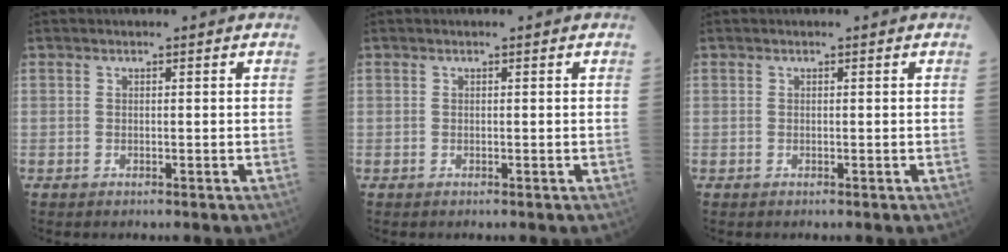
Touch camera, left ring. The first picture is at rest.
{"total": 0.0}
{"total": 0.0}